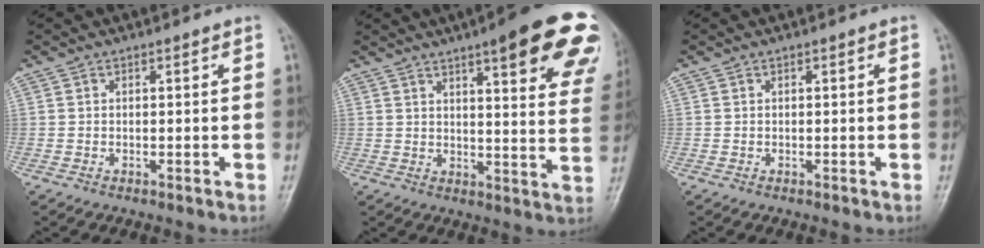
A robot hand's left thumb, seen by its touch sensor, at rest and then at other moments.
{"total": 21.3, "force": [12.7, 4.8, 16.4], "torque": [-0.180, -0.036, 0.145]}
{"total": 0.0}